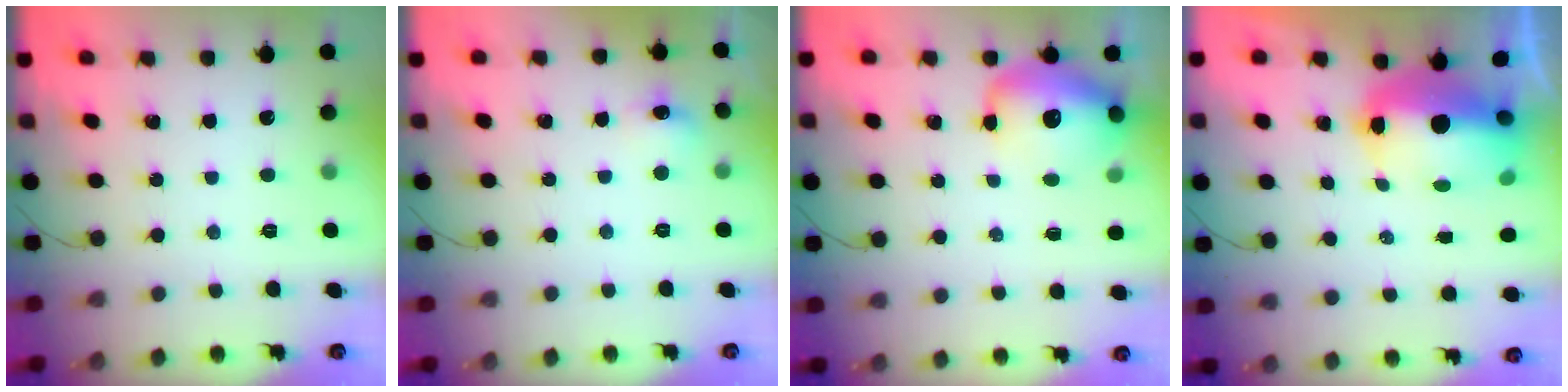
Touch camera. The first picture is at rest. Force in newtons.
{"total": 6.5, "press": 6.3, "slide": 1.5}
{"total": 14.3, "press": 13.7, "slide": 4.1}
{"total": 11.7, "press": 11.5, "slide": 2.1}